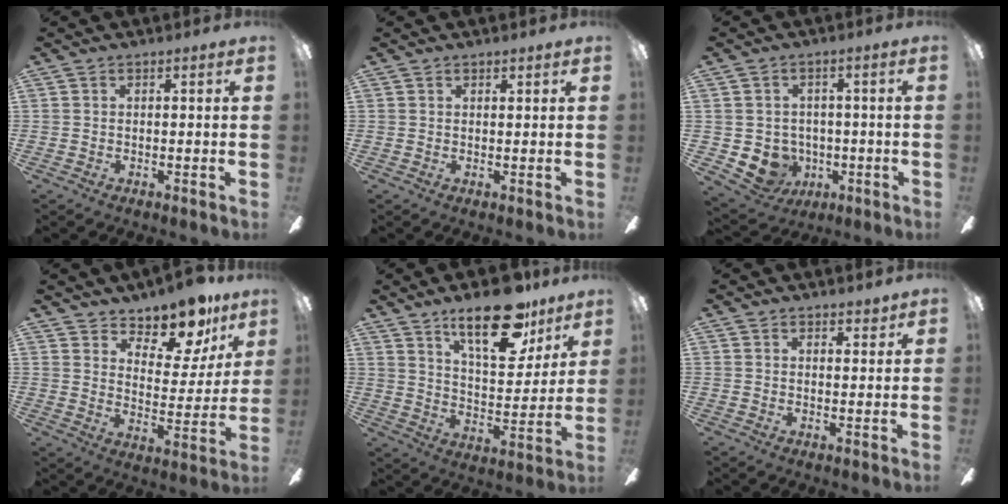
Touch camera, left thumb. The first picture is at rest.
{"total": 1.0, "force": [0.9, 0.3, 0.1], "torque": [0.005, -0.003, 0.015]}
{"total": 7.1, "force": [-1.2, 6.7, 2.0], "torque": [-0.068, 0.004, -0.016]}
{"total": 13.1, "force": [10.9, 5.2, 5.0], "torque": [-0.069, -0.086, 0.194]}
{"total": 20.4, "force": [13.8, 8.6, 12.4], "torque": [-0.182, -0.074, 0.229]}
{"total": 2.5, "force": [2.2, 0.9, 0.8], "torque": [-0.002, -0.011, 0.037]}